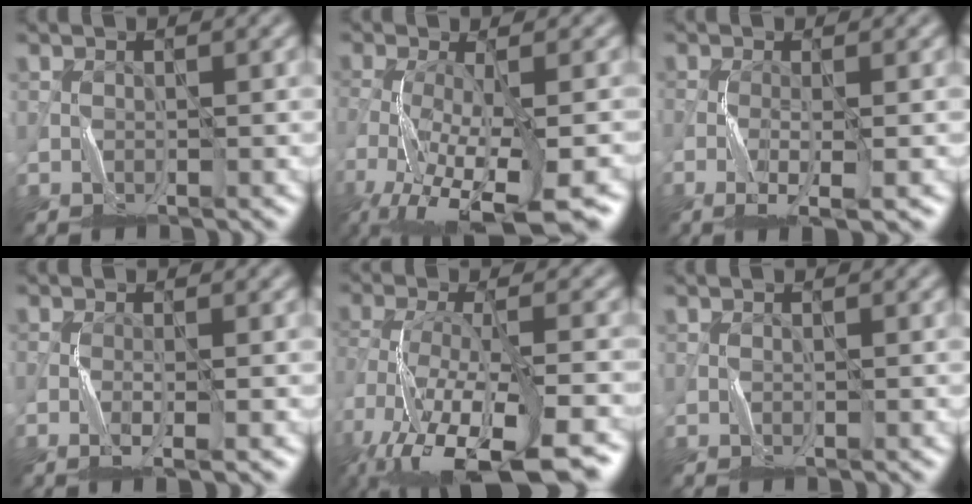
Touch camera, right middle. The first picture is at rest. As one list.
[{"total": 12.1, "force": [-7.1, 3.7, 9.2], "torque": [-0.180, -0.029, -0.099]}, {"total": 3.4, "force": [-1.4, 0.6, 3.0], "torque": [-0.062, -0.002, -0.031]}, {"total": 1.9, "force": [-0.7, 0.3, 1.7], "torque": [-0.038, 0.002, -0.017]}, {"total": 16.2, "force": [-11.1, 5.5, 10.5], "torque": [-0.176, -0.016, -0.145]}, {"total": 0.0}]